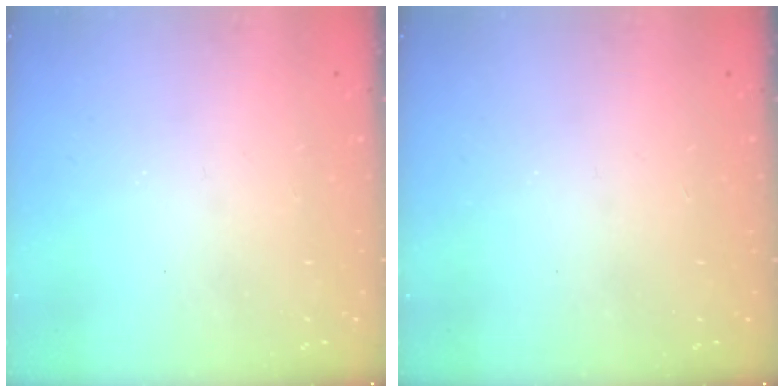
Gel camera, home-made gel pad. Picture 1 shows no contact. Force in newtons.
{"total": 1.1, "press": 1.1, "slide": 0.1}